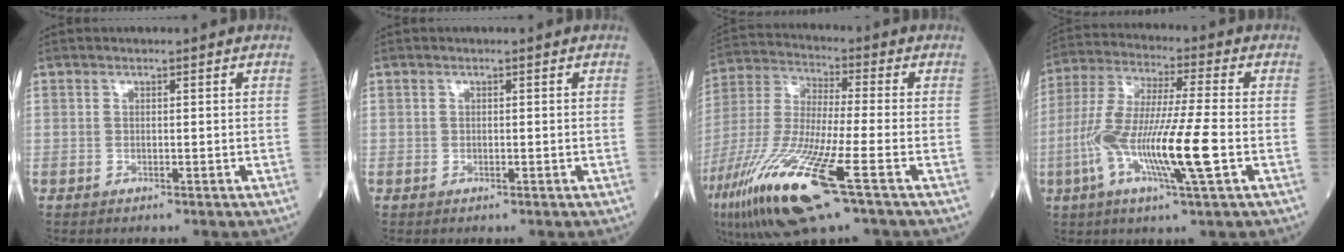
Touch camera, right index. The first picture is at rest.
{"total": 0.0}
{"total": 19.9, "force": [-9.8, 2.2, 17.2], "torque": [-0.389, -0.052, -0.185]}
{"total": 14.4, "force": [-3.8, 0.5, 13.9], "torque": [-0.283, -0.010, -0.078]}